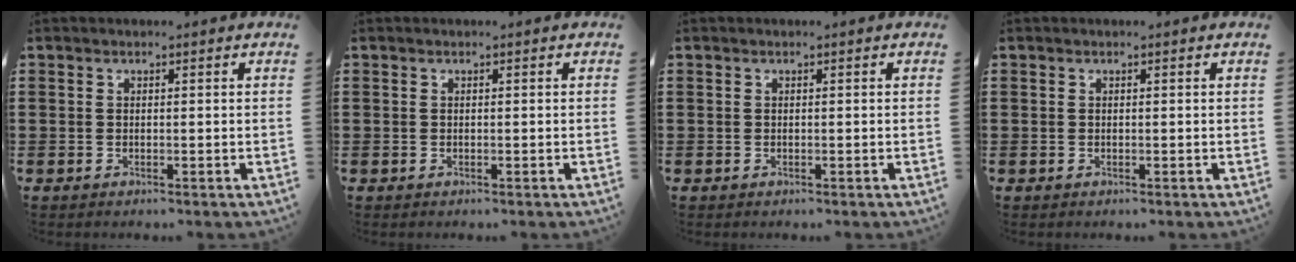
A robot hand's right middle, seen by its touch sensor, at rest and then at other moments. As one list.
[{"total": 0.0}, {"total": 0.0}, {"total": 0.0}]